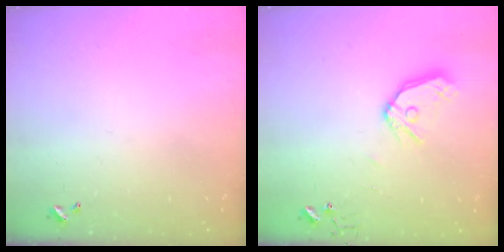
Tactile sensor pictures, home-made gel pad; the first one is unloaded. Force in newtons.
{"total": 11.3, "press": 11.3, "slide": 1.3}